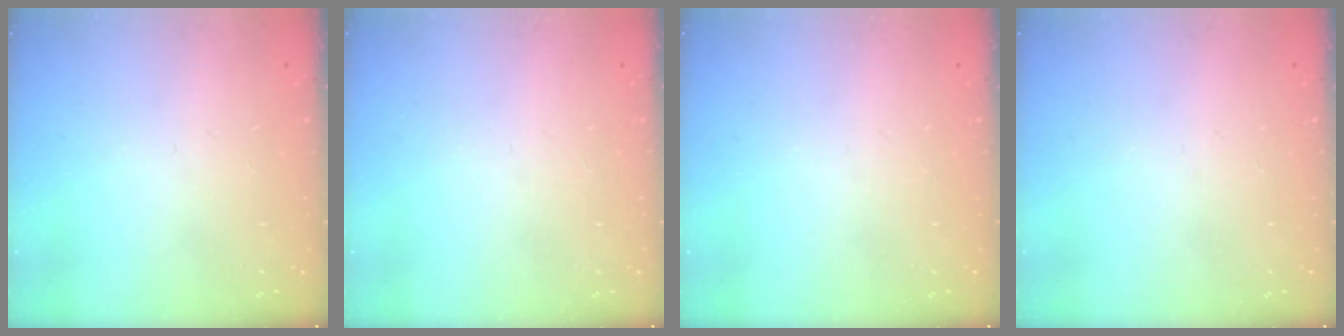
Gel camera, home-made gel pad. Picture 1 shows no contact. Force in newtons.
{"total": 0.0}
{"total": 0.0}
{"total": 0.0}